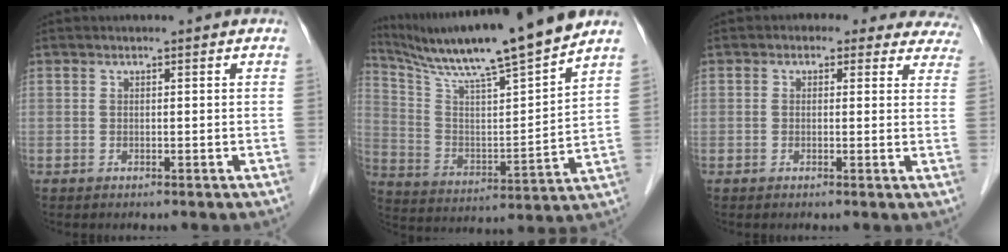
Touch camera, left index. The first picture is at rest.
{"total": 18.9, "force": [16.3, -0.9, 9.5], "torque": [-0.172, -0.008, 0.272]}
{"total": 9.5, "force": [8.0, 4.7, 2.3], "torque": [0.012, 0.013, 0.061]}